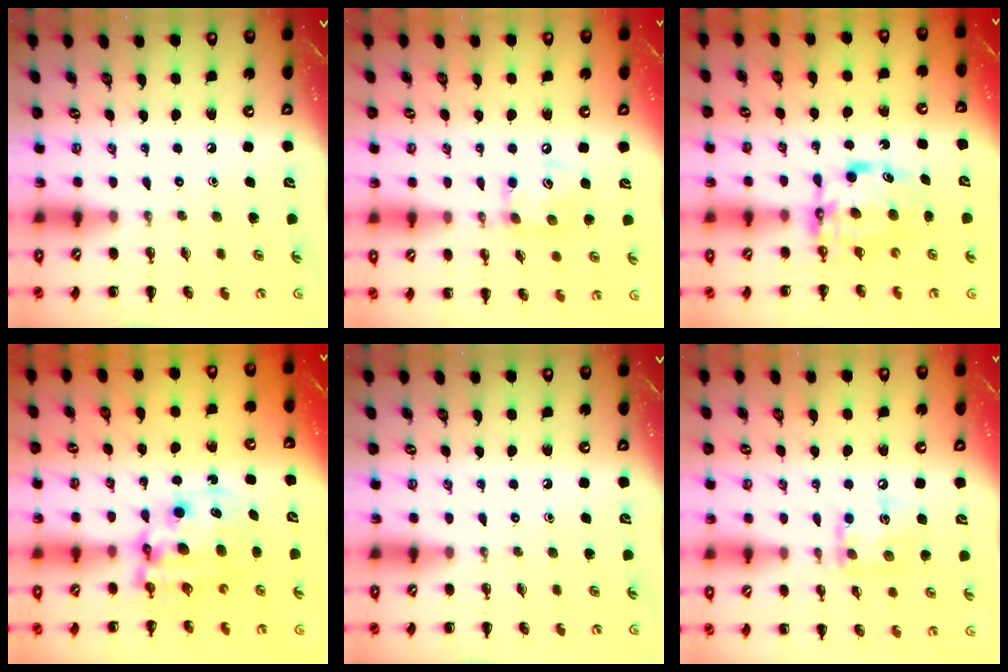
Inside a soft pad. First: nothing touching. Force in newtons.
{"total": 8.9, "press": 8.8, "slide": 1.0}
{"total": 8.3, "press": 8.2, "slide": 1.1}
{"total": 9.8, "press": 9.3, "slide": 3.1}
{"total": 0.0}
{"total": 11.1, "press": 11.0, "slide": 1.2}